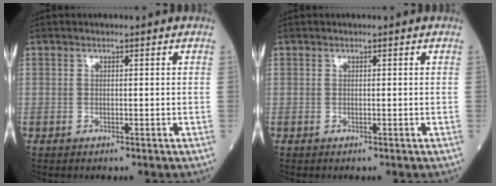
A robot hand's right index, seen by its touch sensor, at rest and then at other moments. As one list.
[{"total": 0.0}]